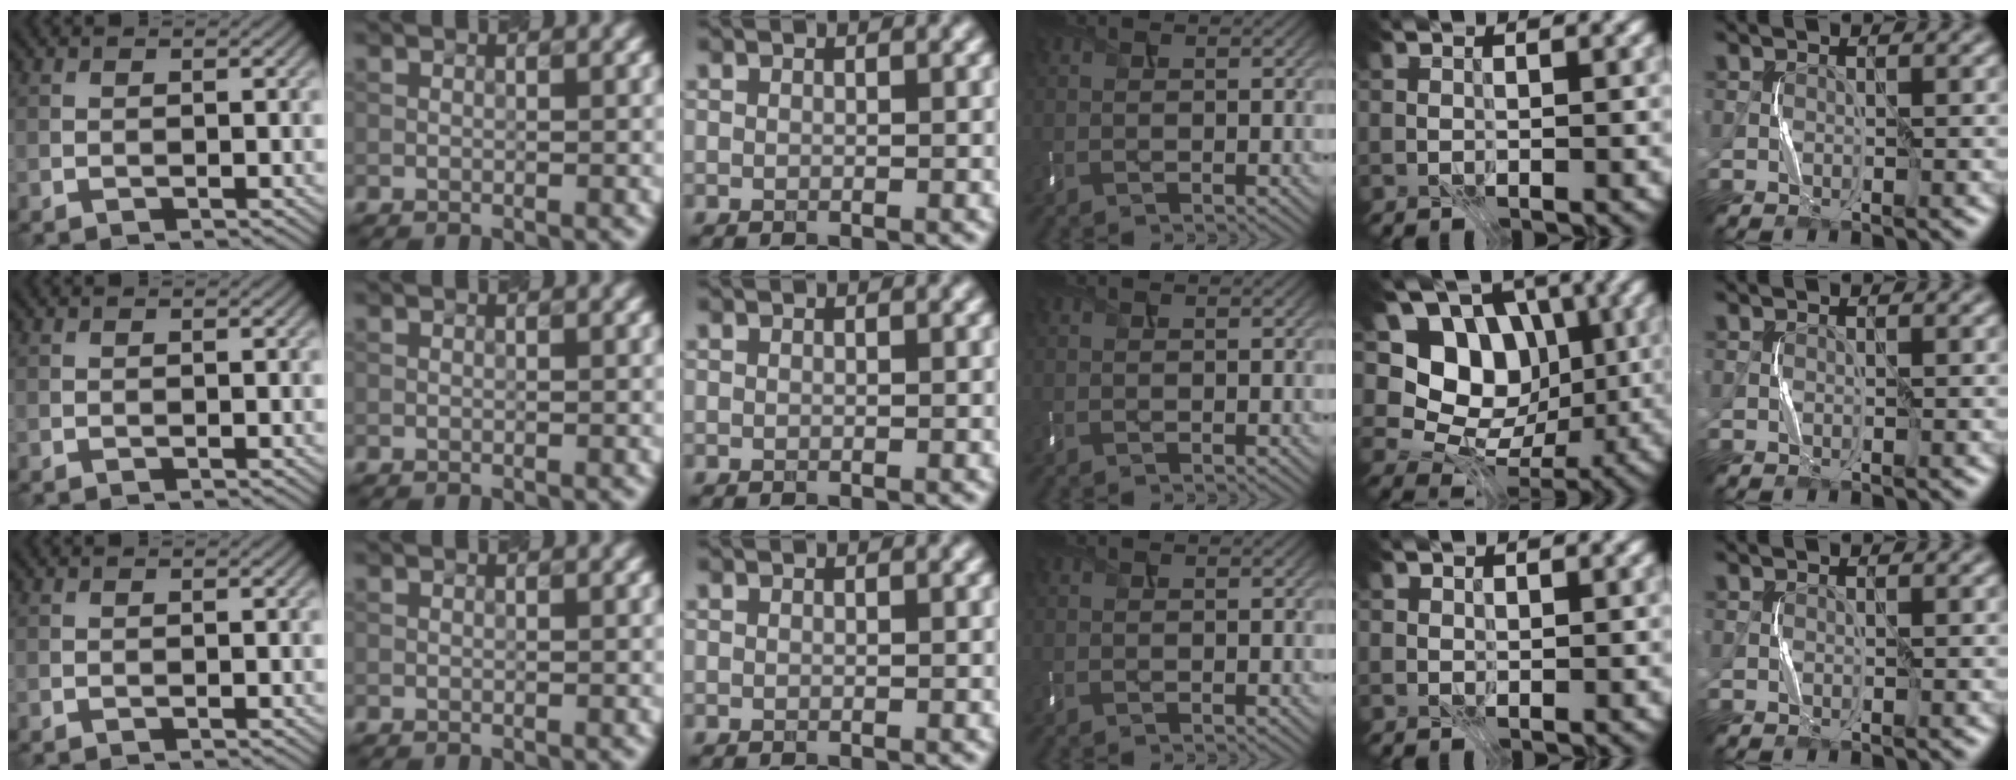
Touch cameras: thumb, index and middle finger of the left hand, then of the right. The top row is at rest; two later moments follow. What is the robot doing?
{"motion": "press", "object": "mouse"}